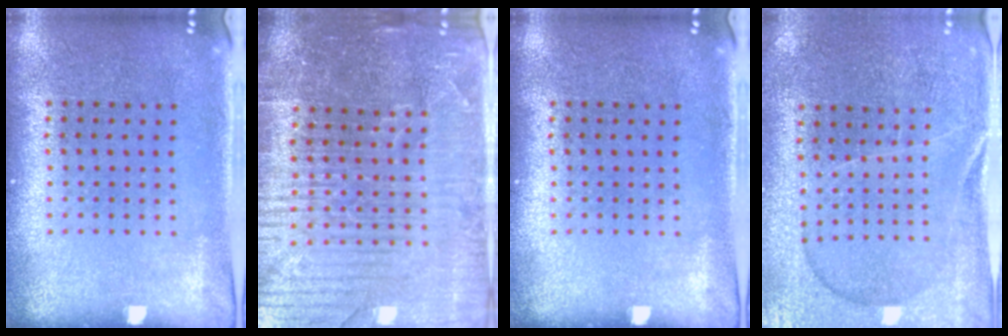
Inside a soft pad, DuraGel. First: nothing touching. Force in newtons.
{"total": 5.1, "press": 4.6, "slide": 2.1}
{"total": 0.0}
{"total": 1.1, "press": 1.1, "slide": 0.4}